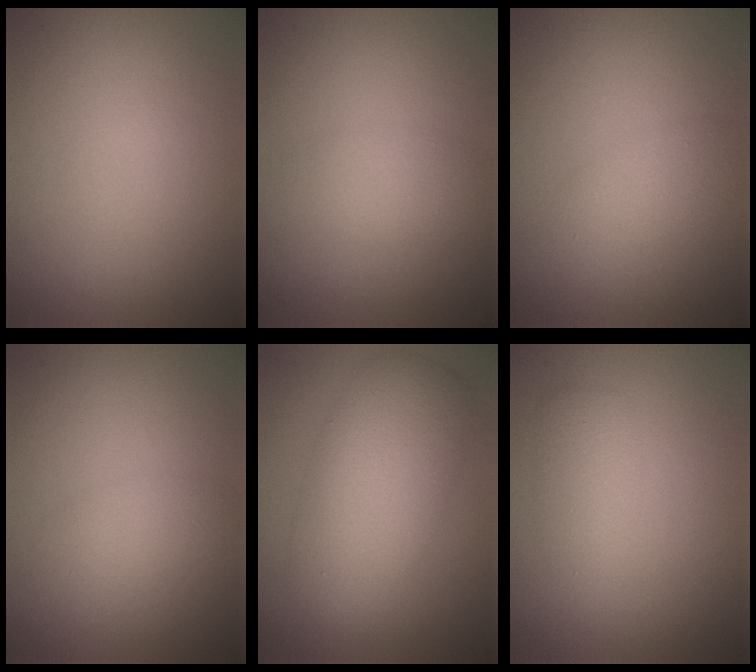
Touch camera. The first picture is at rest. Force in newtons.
{"total": 2.0, "press": 2.0, "slide": 0.2}
{"total": 2.1, "press": 2.1, "slide": 0.0}
{"total": 2.0, "press": 2.0, "slide": 0.1}
{"total": 7.4, "press": 7.4, "slide": 0.3}
{"total": 2.3, "press": 2.2, "slide": 0.2}